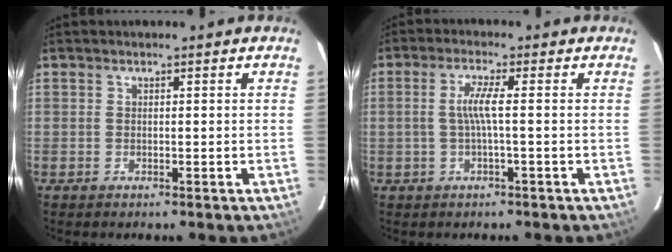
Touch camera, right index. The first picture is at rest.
{"total": 3.8, "force": [-0.4, -0.3, 3.8], "torque": [-0.078, 0.001, -0.005]}